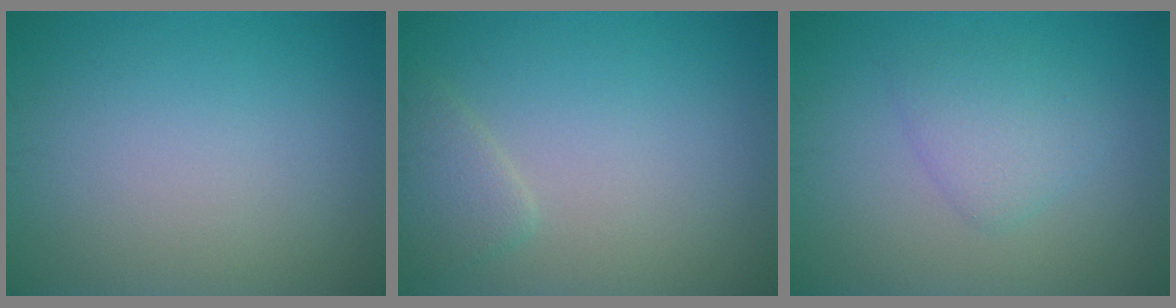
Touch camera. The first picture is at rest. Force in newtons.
{"total": 1.9, "press": 1.9, "slide": 0.2}
{"total": 2.6, "press": 2.6, "slide": 0.2}